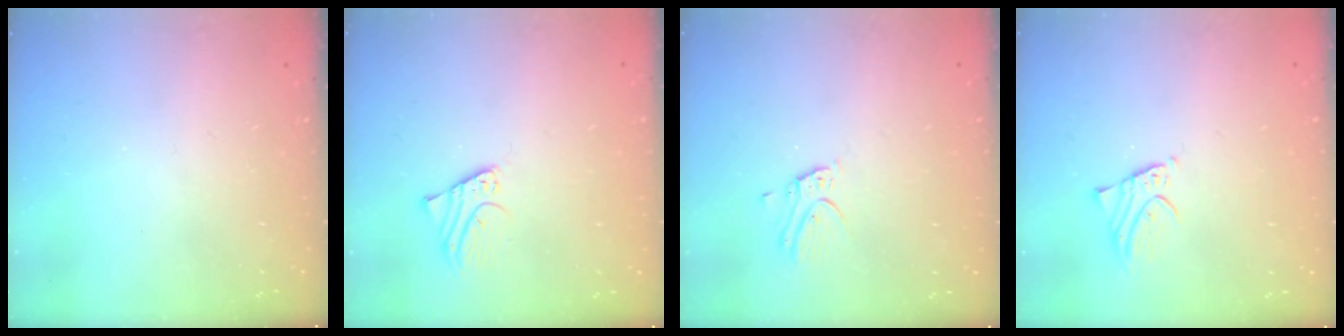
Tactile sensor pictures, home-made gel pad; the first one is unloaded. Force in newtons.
{"total": 1.7, "press": 1.7, "slide": 0.1}
{"total": 4.3, "press": 4.2, "slide": 0.4}
{"total": 2.1, "press": 2.1, "slide": 0.1}